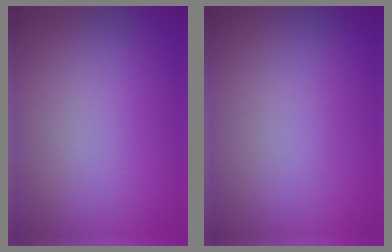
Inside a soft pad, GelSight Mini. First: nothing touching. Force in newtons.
{"total": 0.0}